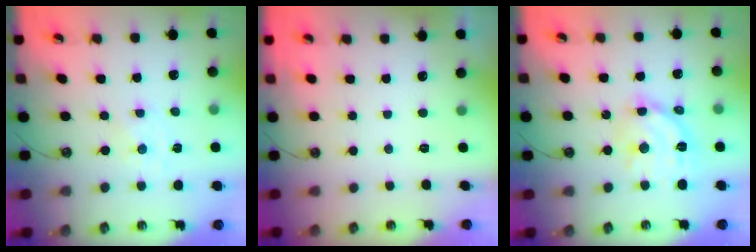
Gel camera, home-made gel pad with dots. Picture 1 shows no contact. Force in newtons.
{"total": 0.0}
{"total": 13.9, "press": 13.9, "slide": 1.2}